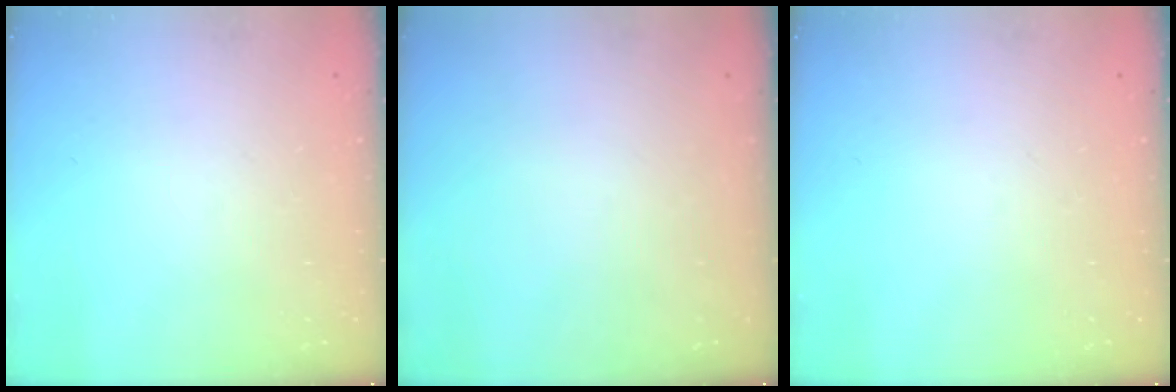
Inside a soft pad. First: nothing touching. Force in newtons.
{"total": 0.0}
{"total": 0.0}